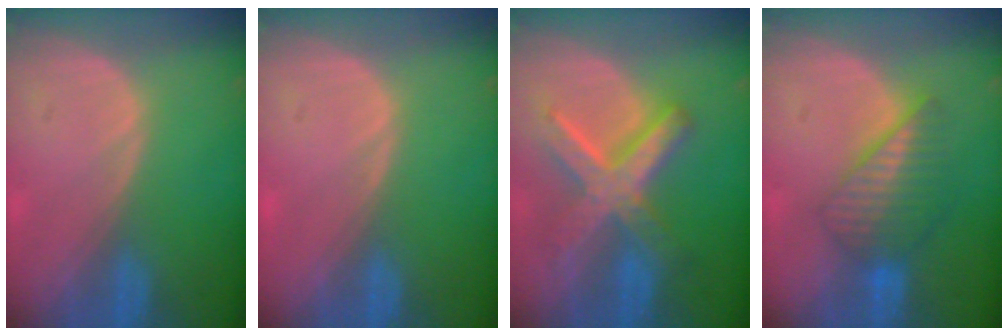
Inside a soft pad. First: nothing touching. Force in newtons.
{"total": 0.5, "press": 0.1, "slide": 0.5}
{"total": 8.9, "press": 8.9, "slide": 0.7}
{"total": 6.3, "press": 6.1, "slide": 1.4}